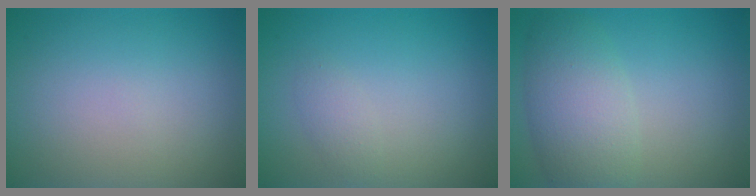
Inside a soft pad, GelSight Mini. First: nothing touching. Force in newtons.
{"total": 1.1, "press": 1.1, "slide": 0.0}
{"total": 5.1, "press": 5.1, "slide": 0.2}